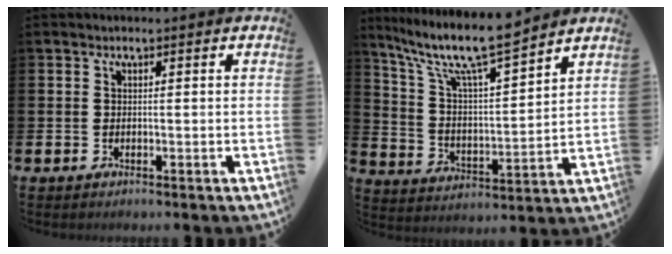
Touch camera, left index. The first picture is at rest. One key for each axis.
{"total": 10.8, "fx": 9.4, "fy": 1.5, "fz": 5.1, "tx": -0.131, "ty": -0.054, "tz": 0.163}